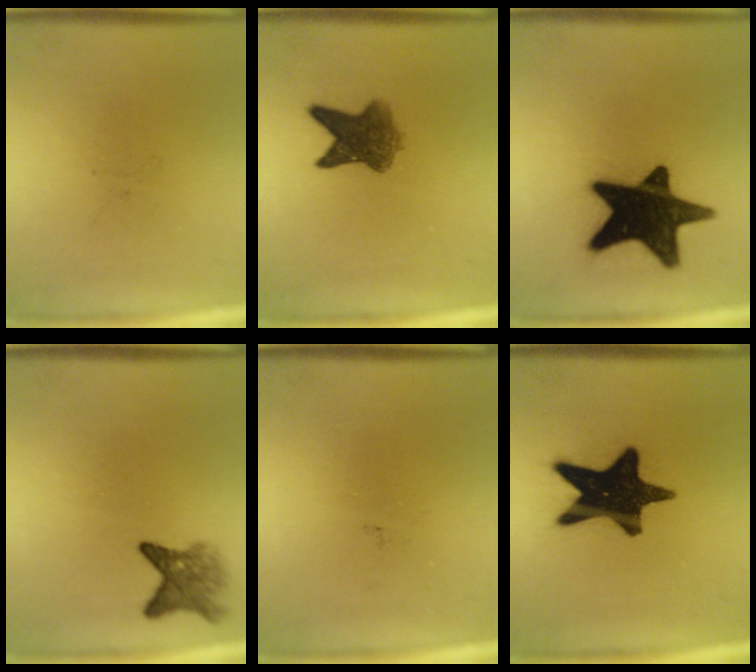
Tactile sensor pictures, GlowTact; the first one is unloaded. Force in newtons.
{"total": 6.3}
{"total": 18.8}
{"total": 3.9}
{"total": 0.0}
{"total": 18.0}